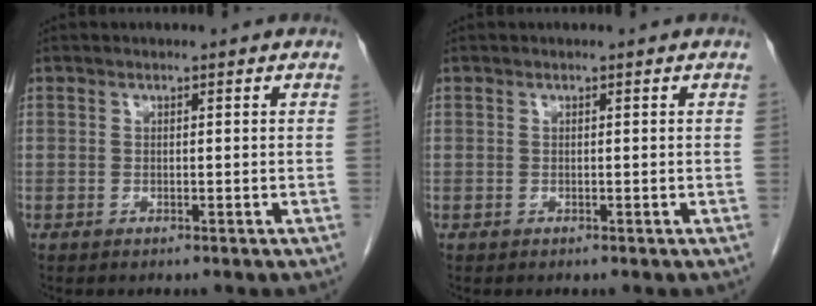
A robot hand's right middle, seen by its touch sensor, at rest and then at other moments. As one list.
[{"total": 0.0}]